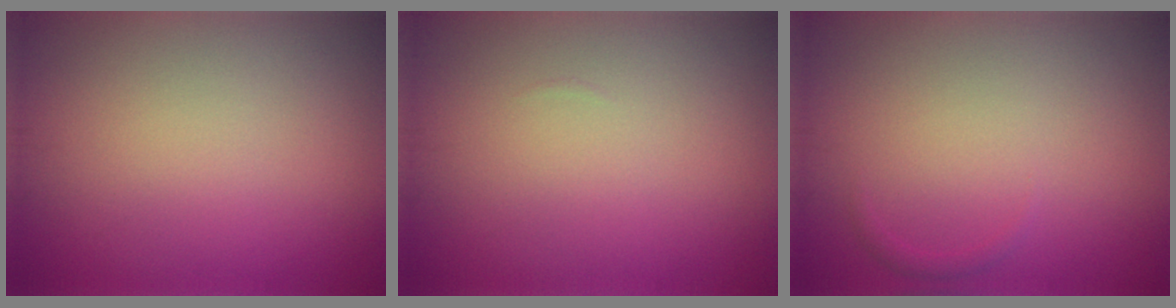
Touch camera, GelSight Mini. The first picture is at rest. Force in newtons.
{"total": 0.0}
{"total": 0.6, "press": 0.6, "slide": 0.0}